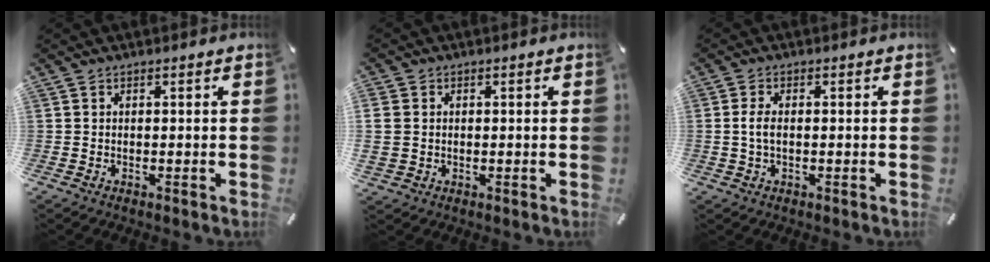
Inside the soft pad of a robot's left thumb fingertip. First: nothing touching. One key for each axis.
{"total": 3.2, "fx": 0.3, "fy": 3.0, "fz": 1.2, "tx": -0.023, "ty": 0.007, "tz": 0.007}
{"total": 3.0, "fx": -0.1, "fy": 1.5, "fz": 2.5, "tx": -0.055, "ty": 0.004, "tz": -0.004}